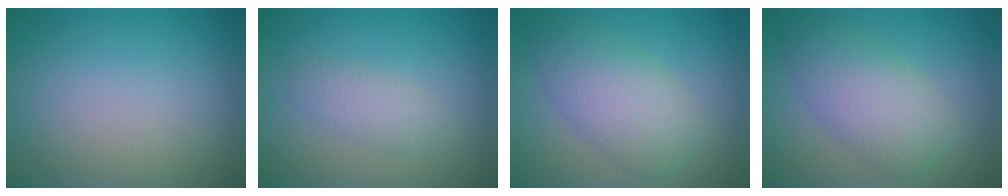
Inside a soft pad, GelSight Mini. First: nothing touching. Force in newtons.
{"total": 1.9, "press": 1.9, "slide": 0.1}
{"total": 5.3, "press": 5.3, "slide": 0.2}
{"total": 5.3, "press": 5.3, "slide": 0.2}